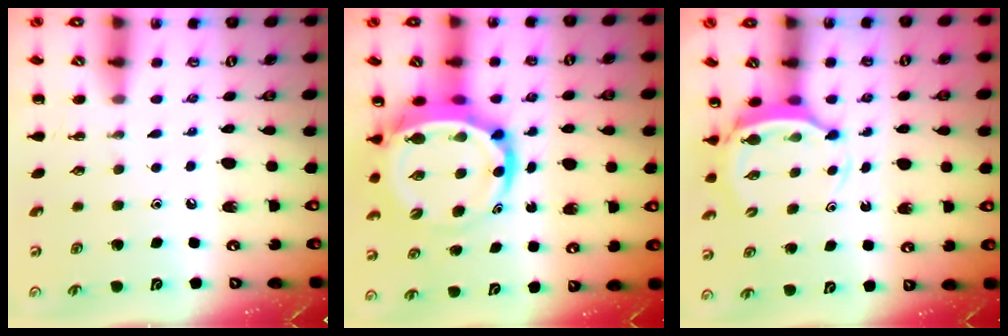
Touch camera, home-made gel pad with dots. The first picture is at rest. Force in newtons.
{"total": 11.5, "press": 11.0, "slide": 3.2}
{"total": 5.5, "press": 5.5, "slide": 0.9}